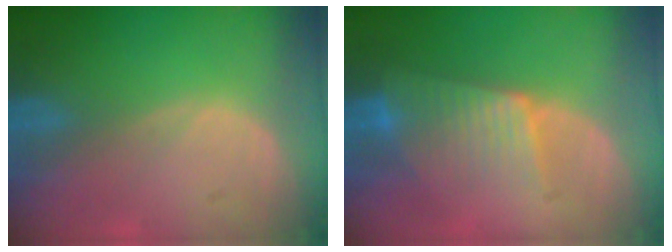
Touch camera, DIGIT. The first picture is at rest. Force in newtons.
{"total": 6.6, "press": 6.2, "slide": 2.4}